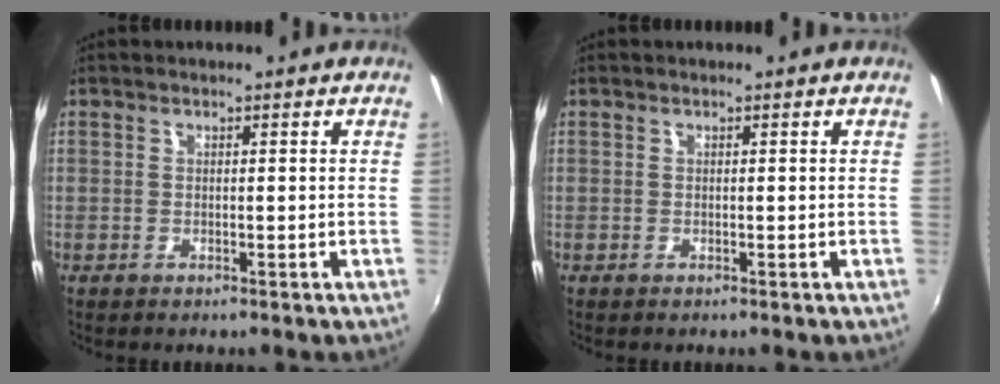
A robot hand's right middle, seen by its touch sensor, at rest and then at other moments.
{"total": 0.0}